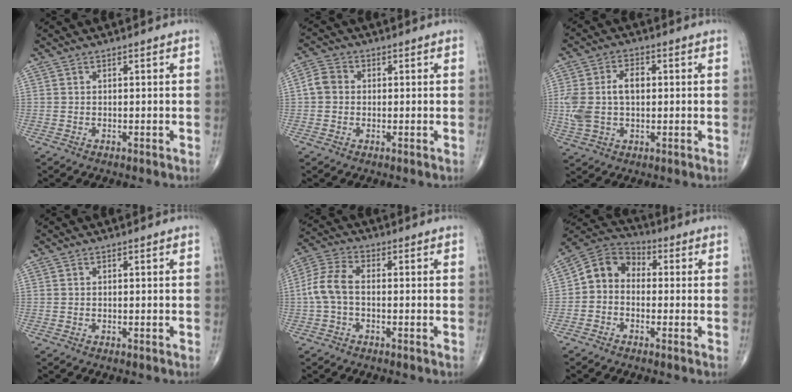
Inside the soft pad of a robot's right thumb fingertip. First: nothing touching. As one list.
[{"total": 3.9, "force": [0.0, 3.4, 2.0], "torque": [-0.032, 0.010, -0.008]}, {"total": 9.9, "force": [0.4, 6.2, 7.7], "torque": [-0.162, 0.020, 0.014]}, {"total": 0.0}, {"total": 6.6, "force": [-0.8, 3.8, 5.4], "torque": [-0.123, 0.021, -0.024]}, {"total": 7.9, "force": [-0.7, 6.4, 4.6], "torque": [-0.060, 0.031, -0.034]}]